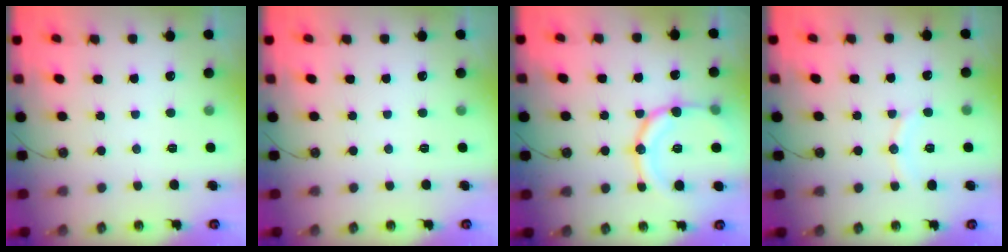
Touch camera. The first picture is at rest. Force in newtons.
{"total": 0.0}
{"total": 17.2, "press": 16.9, "slide": 3.6}
{"total": 7.4, "press": 7.4, "slide": 0.7}